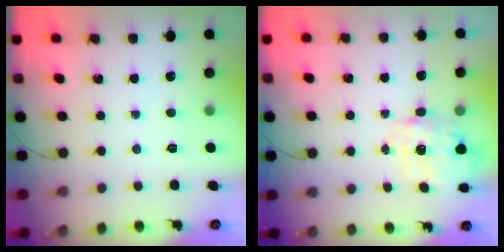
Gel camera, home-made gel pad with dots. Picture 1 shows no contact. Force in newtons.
{"total": 3.9, "press": 3.8, "slide": 0.9}